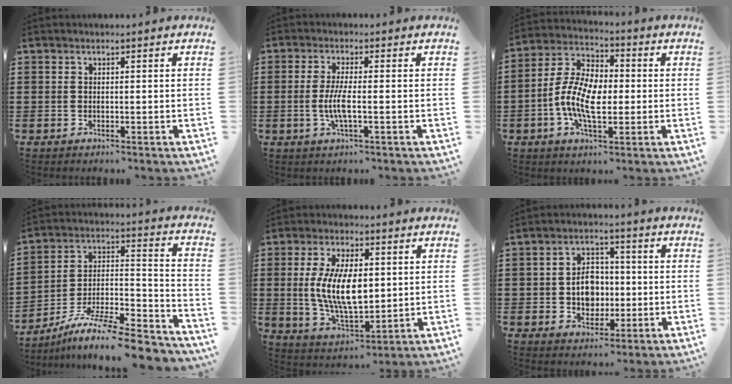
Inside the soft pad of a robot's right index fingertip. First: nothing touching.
{"total": 4.7, "force": [-0.9, 0.7, 4.6], "torque": [-0.110, -0.012, -0.026]}
{"total": 9.6, "force": [-1.8, 4.9, 8.1], "torque": [-0.192, -0.002, -0.041]}
{"total": 10.8, "force": [-9.0, 1.4, 5.8], "torque": [-0.093, 0.018, -0.174]}
{"total": 11.2, "force": [0.9, 5.3, 9.8], "torque": [-0.202, -0.001, 0.013]}
{"total": 6.3, "force": [-0.5, 4.9, 3.8], "torque": [-0.058, 0.004, -0.015]}